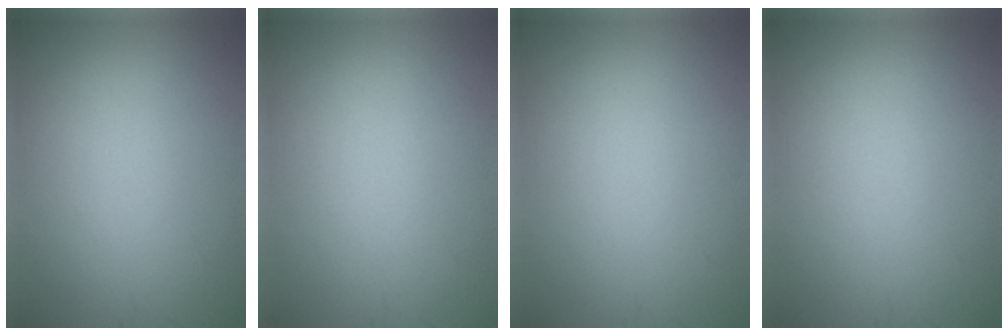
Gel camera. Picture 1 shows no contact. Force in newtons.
{"total": 0.0}
{"total": 0.0}
{"total": 0.0}